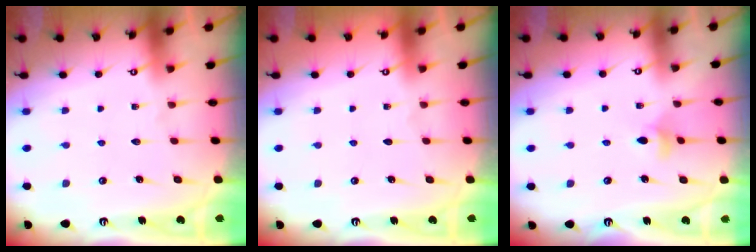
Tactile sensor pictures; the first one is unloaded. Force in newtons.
{"total": 0.0}
{"total": 5.3, "press": 5.2, "slide": 0.9}